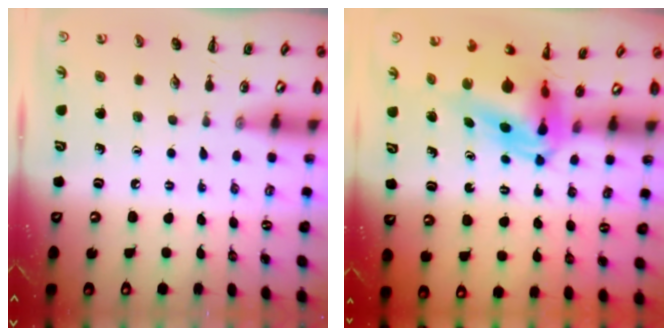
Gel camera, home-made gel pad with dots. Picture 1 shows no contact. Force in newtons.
{"total": 6.7, "press": 6.3, "slide": 2.2}